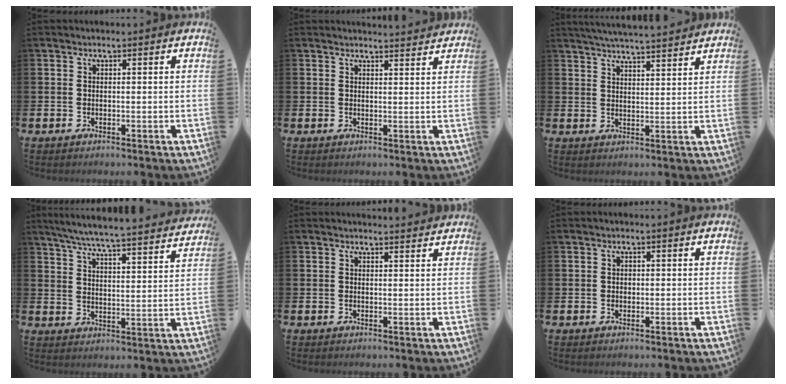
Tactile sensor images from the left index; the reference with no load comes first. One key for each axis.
{"total": 2.2, "fx": 2.2, "fy": 0.0, "fz": -0.1, "tx": 0.007, "ty": -0.017, "tz": 0.037}
{"total": 4.9, "fx": 4.8, "fy": -0.3, "fz": 0.7, "tx": -0.023, "ty": -0.026, "tz": 0.086}
{"total": 6.7, "fx": 6.3, "fy": 0.0, "fz": 2.2, "tx": -0.065, "ty": -0.048, "tz": 0.108}
{"total": 1.6, "fx": 1.6, "fy": 0.0, "fz": 0.0, "tx": 0.007, "ty": -0.010, "tz": 0.027}
{"total": 0.6, "fx": 0.1, "fy": 0.6, "fz": 0.2, "tx": -0.003, "ty": 0.005, "tz": 0.001}